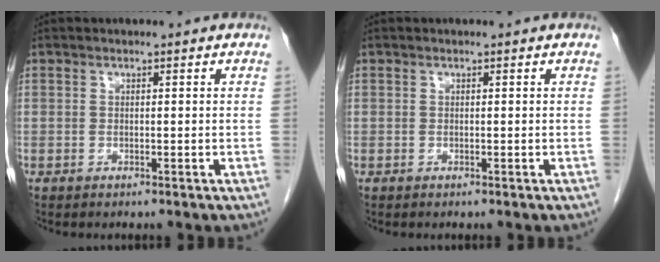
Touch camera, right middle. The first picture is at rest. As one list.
[{"total": 0.0}]